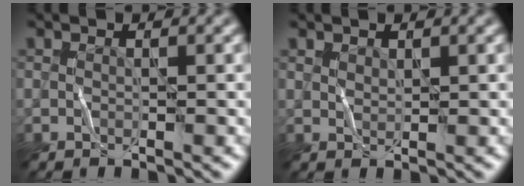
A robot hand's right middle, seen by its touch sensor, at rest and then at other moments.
{"total": 0.7, "force": [0.3, -0.3, -0.5], "torque": [-0.007, 0.000, 0.021]}